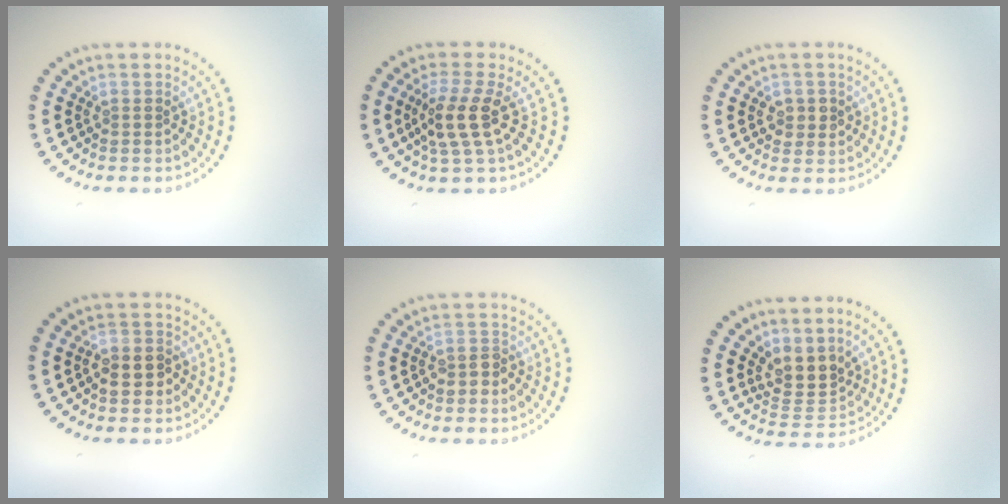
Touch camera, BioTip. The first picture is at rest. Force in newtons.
{"total": 3.6, "press": 3.0, "slide": 1.9}
{"total": 1.8, "press": 1.8, "slide": 0.1}
{"total": 2.6, "press": 2.5, "slide": 0.7}
{"total": 1.7, "press": 1.5, "slide": 0.8}
{"total": 3.0, "press": 2.4, "slide": 1.9}